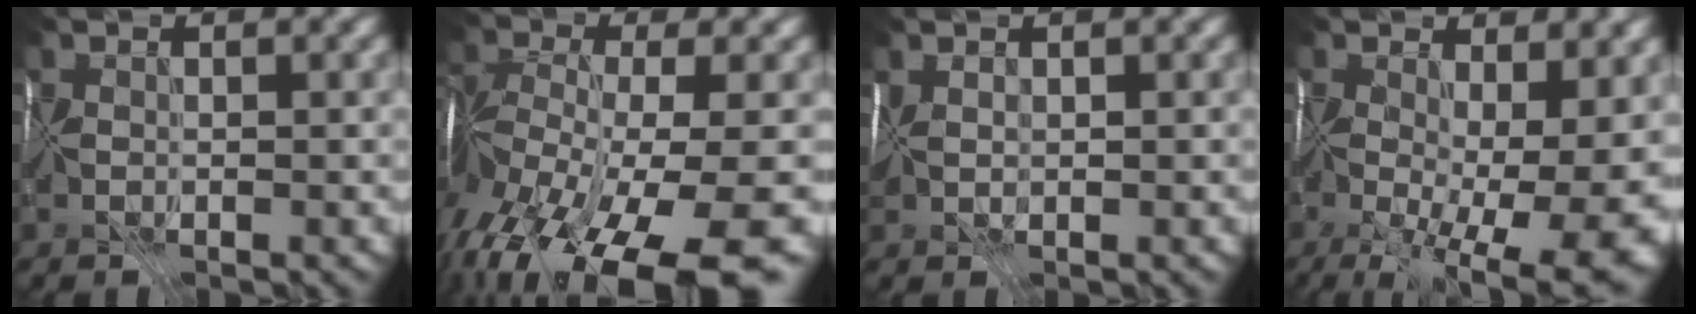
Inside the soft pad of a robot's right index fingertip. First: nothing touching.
{"total": 16.2, "force": [-9.6, 6.2, 11.5], "torque": [-0.254, -0.025, -0.149]}
{"total": 1.7, "force": [0.6, 1.1, 1.1], "torque": [-0.028, 0.007, 0.010]}
{"total": 16.2, "force": [-3.0, 7.7, 14.0], "torque": [-0.203, -0.037, -0.007]}